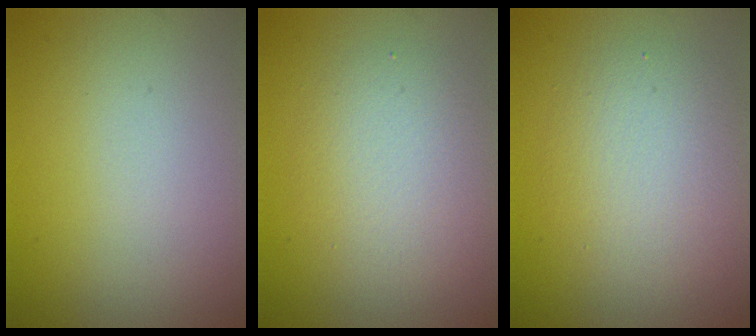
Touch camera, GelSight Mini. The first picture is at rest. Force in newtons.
{"total": 4.0, "press": 3.9, "slide": 0.2}
{"total": 4.2, "press": 4.2, "slide": 0.3}